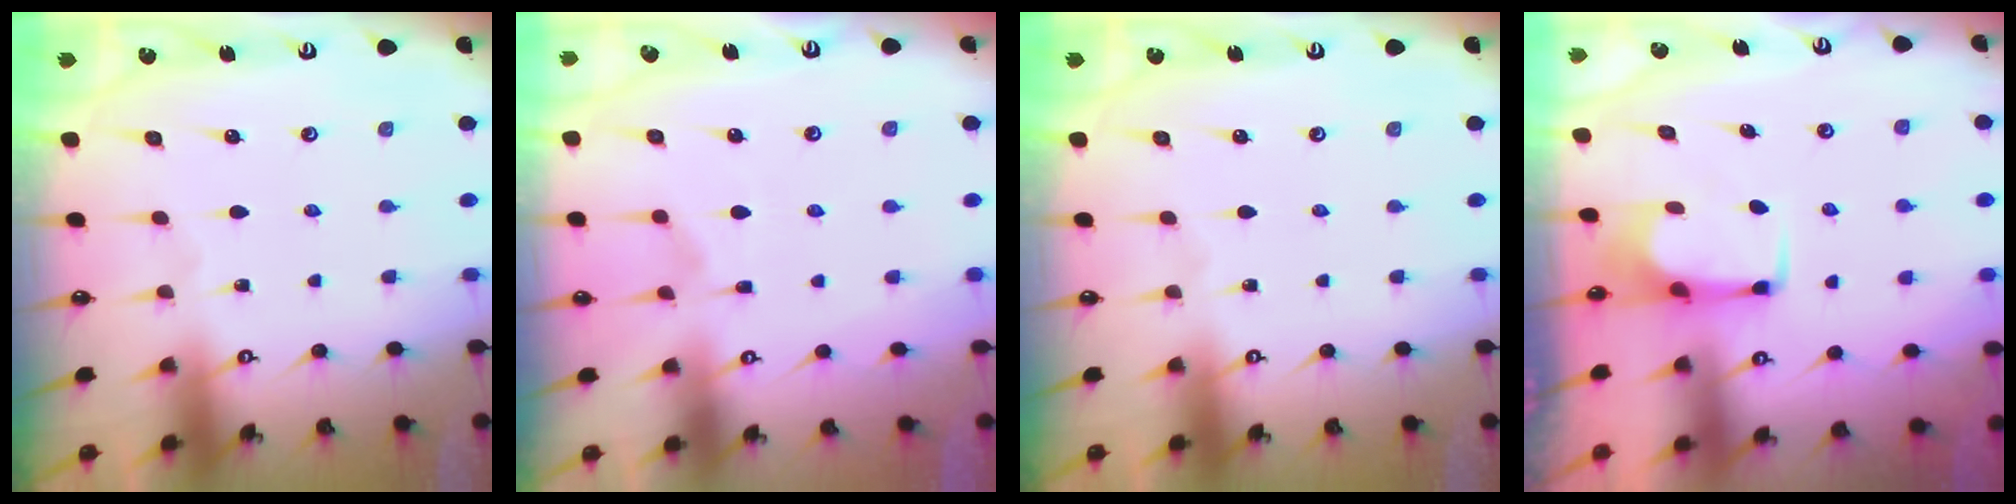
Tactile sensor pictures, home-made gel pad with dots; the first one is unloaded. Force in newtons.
{"total": 7.5, "press": 7.4, "slide": 1.5}
{"total": 0.0}
{"total": 2.7, "press": 2.6, "slide": 0.4}